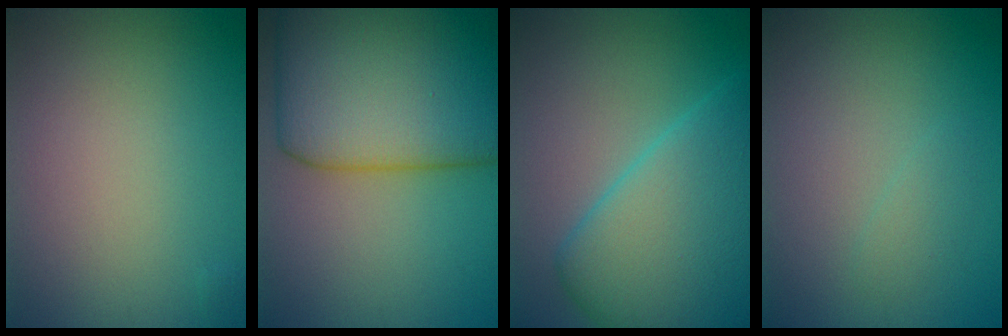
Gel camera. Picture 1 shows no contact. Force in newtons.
{"total": 14.6, "press": 14.6, "slide": 0.3}
{"total": 10.9, "press": 10.9, "slide": 0.2}
{"total": 1.0, "press": 1.0, "slide": 0.1}